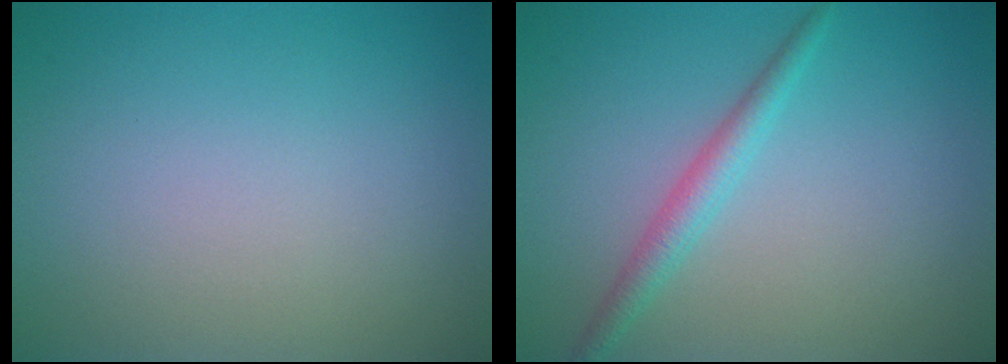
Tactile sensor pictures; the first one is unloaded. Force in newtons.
{"total": 2.1, "press": 2.1, "slide": 0.0}